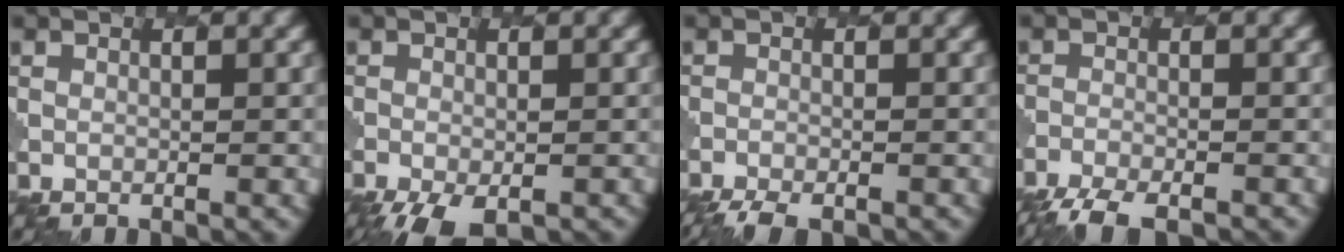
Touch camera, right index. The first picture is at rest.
{"total": 5.0, "force": [-3.5, 1.6, 3.1], "torque": [-0.051, -0.013, -0.060]}
{"total": 4.5, "force": [-4.1, 0.8, 1.5], "torque": [-0.034, -0.015, -0.069]}
{"total": 5.6, "force": [-5.1, 1.0, 2.0], "torque": [-0.040, -0.017, -0.086]}